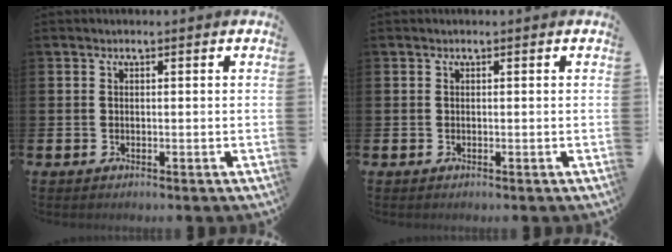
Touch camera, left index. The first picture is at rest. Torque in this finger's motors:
{"motor_torque": [-0.06, 0.06, 0.00, 0.00]}